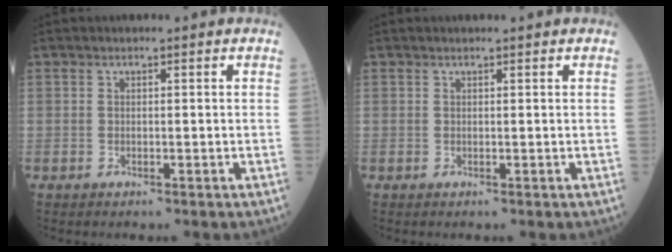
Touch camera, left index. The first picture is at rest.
{"total": 0.9, "force": [0.8, 0.0, 0.3], "torque": [-0.007, 0.008, 0.014]}